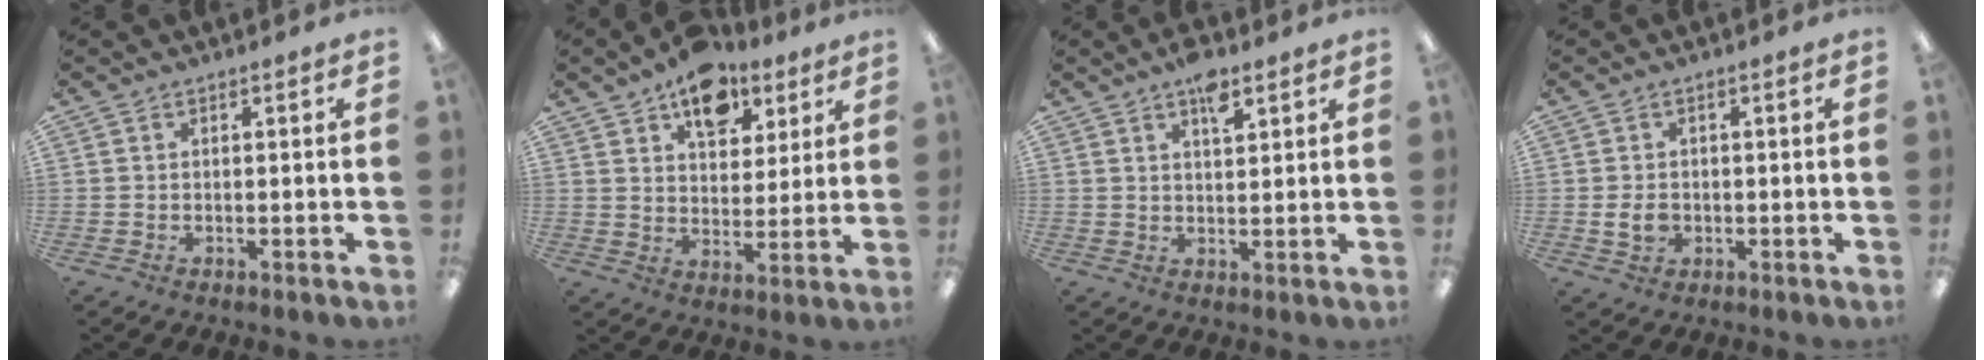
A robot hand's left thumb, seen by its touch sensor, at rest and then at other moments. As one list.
[{"total": 12.1, "force": [8.2, 7.2, 5.2], "torque": [-0.069, -0.042, 0.145]}, {"total": 5.4, "force": [3.6, 2.2, 3.4], "torque": [-0.043, -0.017, 0.059]}, {"total": 3.6, "force": [-0.4, 2.7, 2.3], "torque": [-0.040, 0.005, -0.005]}]